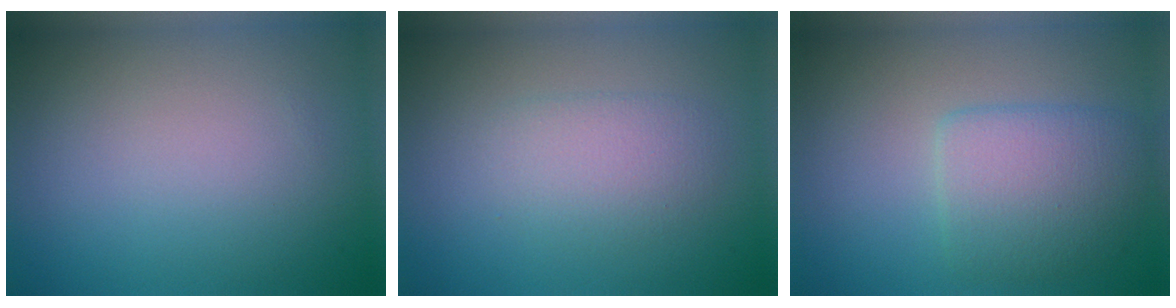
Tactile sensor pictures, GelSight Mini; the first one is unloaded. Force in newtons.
{"total": 2.3, "press": 2.2, "slide": 0.1}
{"total": 3.8, "press": 3.8, "slide": 0.1}